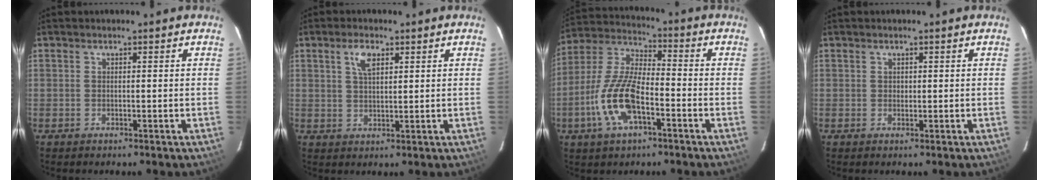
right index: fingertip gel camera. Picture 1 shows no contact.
{"total": 4.1, "force": [2.0, 1.9, 3.1], "torque": [-0.056, 0.007, 0.038]}
{"total": 13.6, "force": [-5.3, 5.3, 11.4], "torque": [-0.247, -0.003, -0.103]}
{"total": 0.7, "force": [0.2, 0.7, 0.0], "torque": [0.003, 0.004, 0.003]}